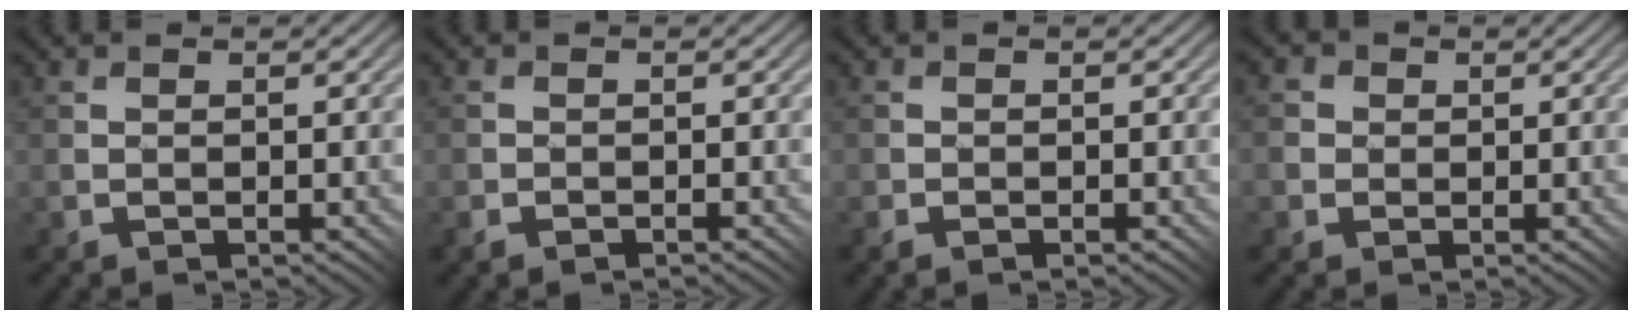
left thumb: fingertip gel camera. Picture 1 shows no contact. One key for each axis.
{"total": 0.9, "fx": -0.9, "fy": 0.3, "fz": 0.2, "tx": -0.004, "ty": 0.002, "tz": -0.020}
{"total": 0.9, "fx": -0.7, "fy": 0.3, "fz": 0.5, "tx": -0.008, "ty": 0.000, "tz": -0.014}
{"total": 4.0, "fx": 0.6, "fy": 3.8, "fz": 0.9, "tx": -0.018, "ty": 0.015, "tz": -0.011}